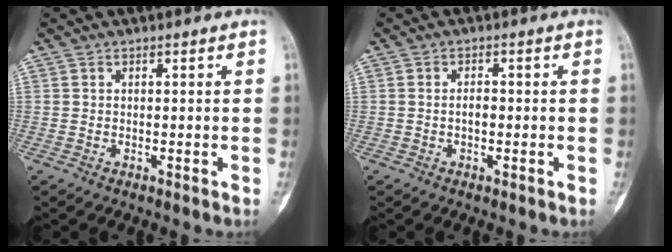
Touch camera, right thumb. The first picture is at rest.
{"total": 1.6, "force": [-0.3, 0.9, 1.3], "torque": [-0.015, 0.004, -0.007]}